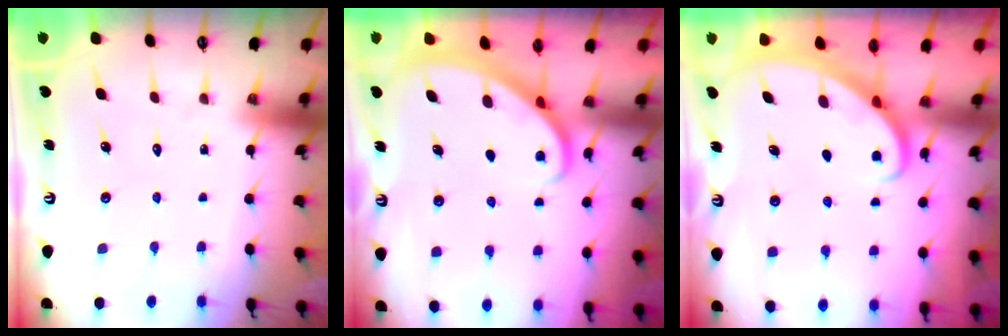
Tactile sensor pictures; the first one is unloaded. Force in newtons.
{"total": 1.8, "press": 1.8, "slide": 0.1}
{"total": 2.9, "press": 2.9, "slide": 0.2}